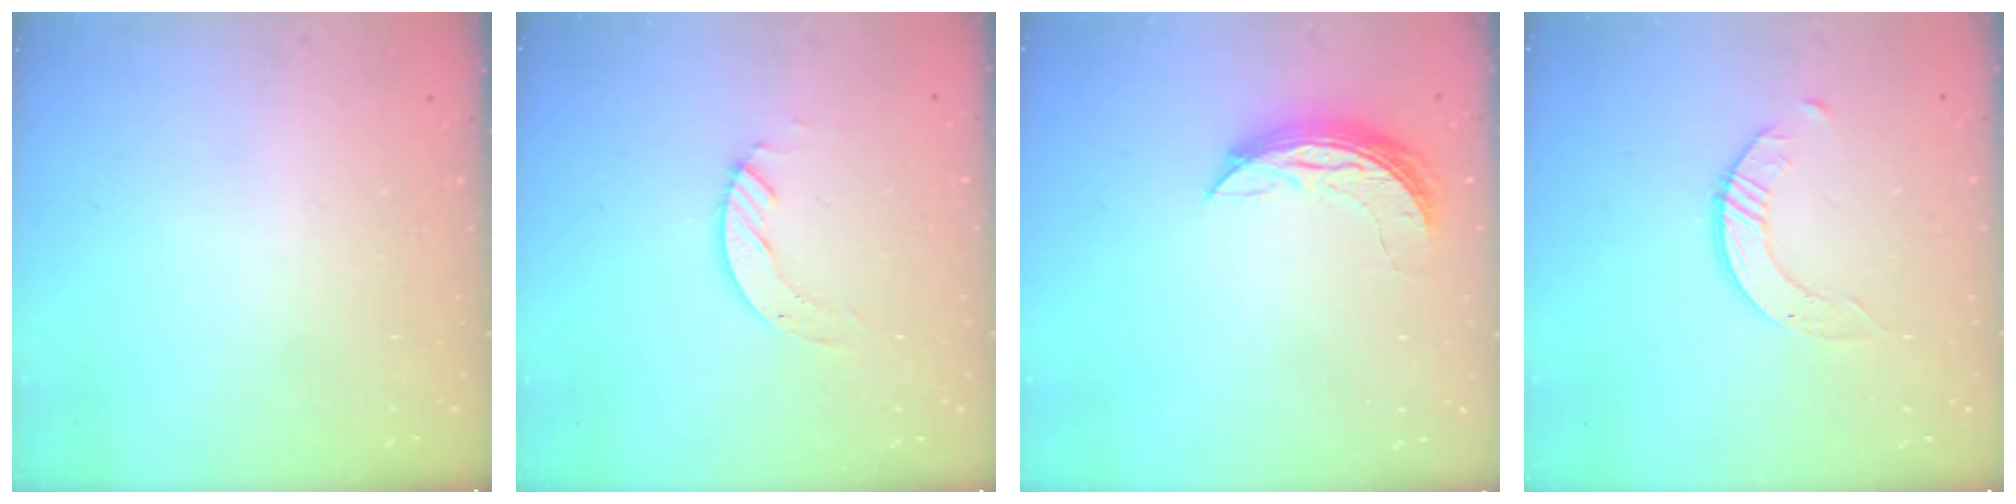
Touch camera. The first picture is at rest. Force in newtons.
{"total": 4.1, "press": 4.1, "slide": 0.3}
{"total": 7.2, "press": 7.2, "slide": 0.7}
{"total": 1.6, "press": 1.6, "slide": 0.2}